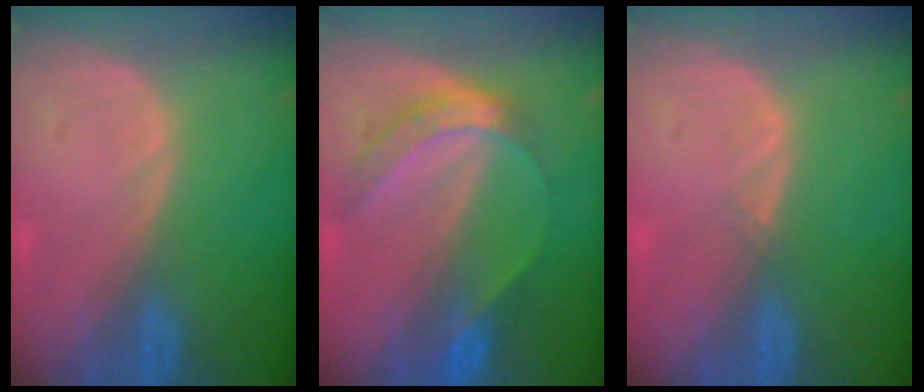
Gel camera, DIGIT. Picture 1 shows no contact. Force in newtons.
{"total": 6.7, "press": 5.5, "slide": 3.9}
{"total": 0.7, "press": 0.5, "slide": 0.4}